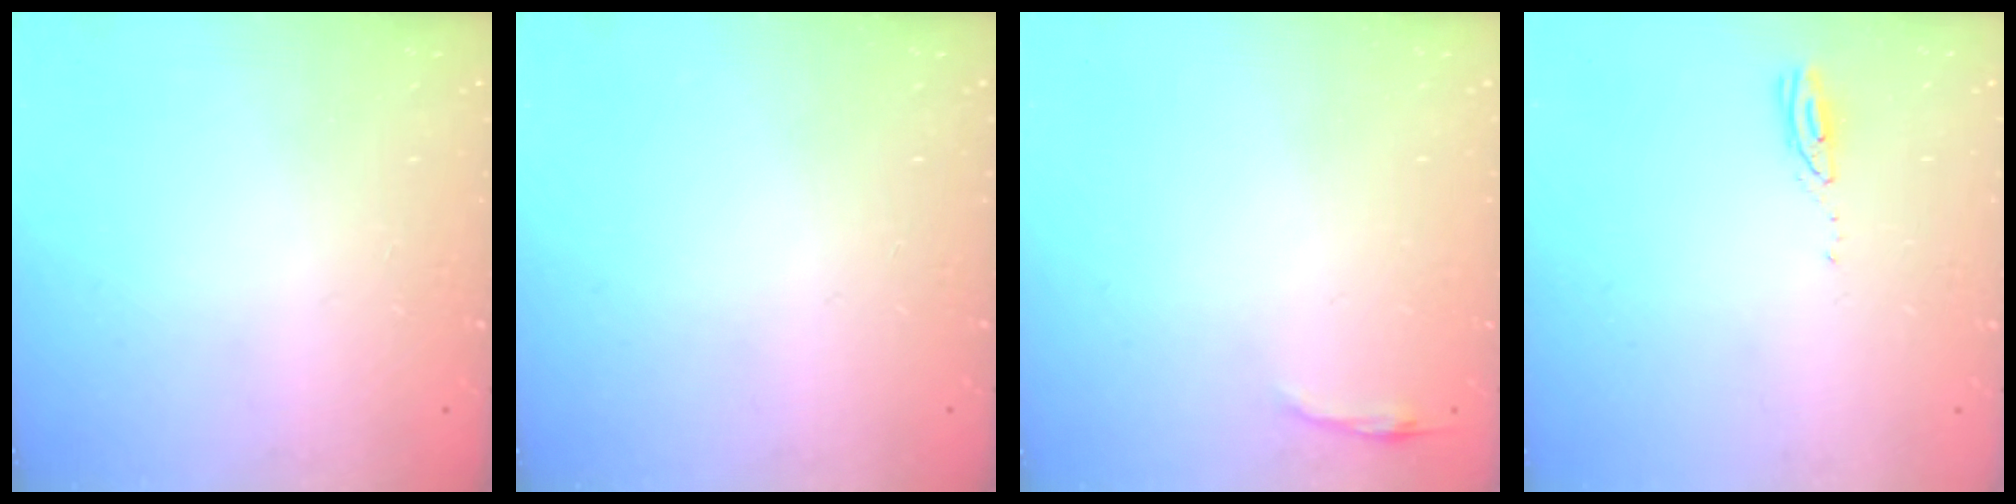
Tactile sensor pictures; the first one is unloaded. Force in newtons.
{"total": 0.0}
{"total": 2.8, "press": 2.8, "slide": 0.6}
{"total": 3.0, "press": 3.0, "slide": 0.2}